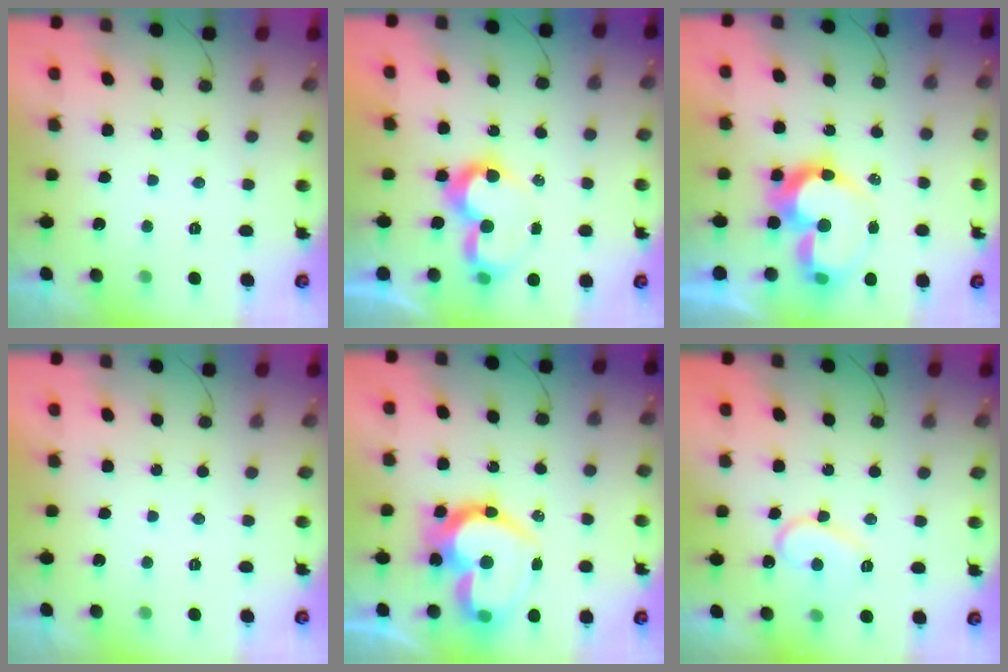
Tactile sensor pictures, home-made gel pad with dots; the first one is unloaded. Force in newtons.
{"total": 8.9, "press": 8.9, "slide": 0.8}
{"total": 13.3, "press": 13.0, "slide": 3.0}
{"total": 1.7, "press": 1.7, "slide": 0.1}
{"total": 22.9, "press": 22.8, "slide": 1.9}
{"total": 11.4, "press": 11.4, "slide": 0.9}